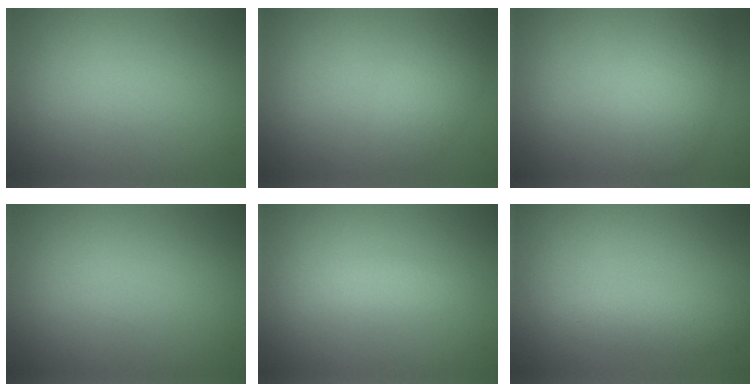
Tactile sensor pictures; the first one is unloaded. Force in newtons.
{"total": 2.9, "press": 2.9, "slide": 0.2}
{"total": 4.1, "press": 4.1, "slide": 0.2}
{"total": 0.0}
{"total": 1.1, "press": 1.1, "slide": 0.1}
{"total": 2.4, "press": 2.4, "slide": 0.3}